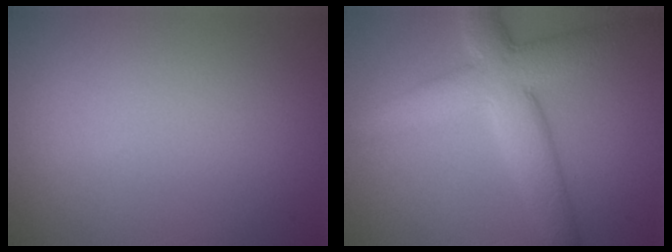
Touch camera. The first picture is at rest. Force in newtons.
{"total": 7.4, "press": 7.4, "slide": 0.3}